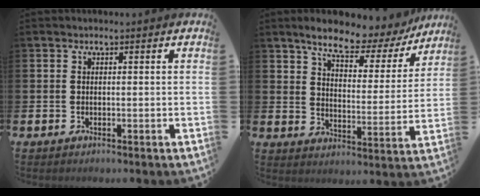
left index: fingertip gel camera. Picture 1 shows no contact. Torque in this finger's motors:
{"motor_torque": [1.50, -0.64, 0.91, 0.21]}